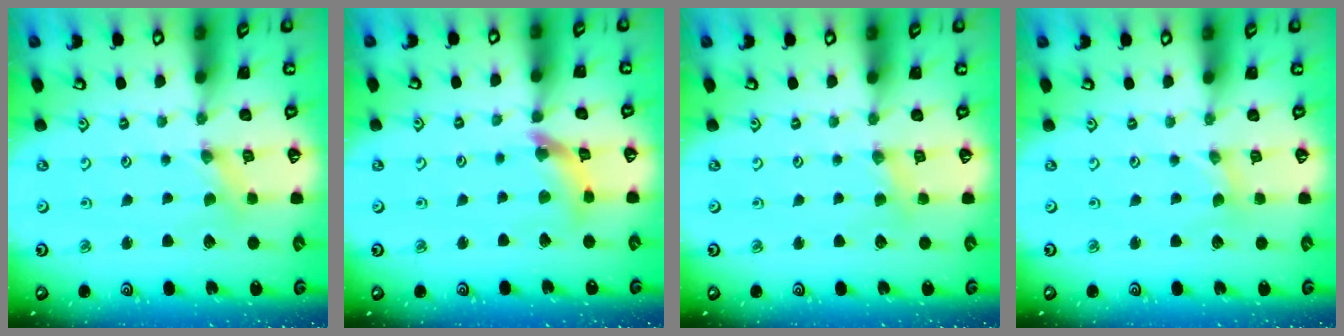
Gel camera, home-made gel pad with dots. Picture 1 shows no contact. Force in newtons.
{"total": 9.0, "press": 8.9, "slide": 1.1}
{"total": 3.0, "press": 3.0, "slide": 0.4}
{"total": 0.0}